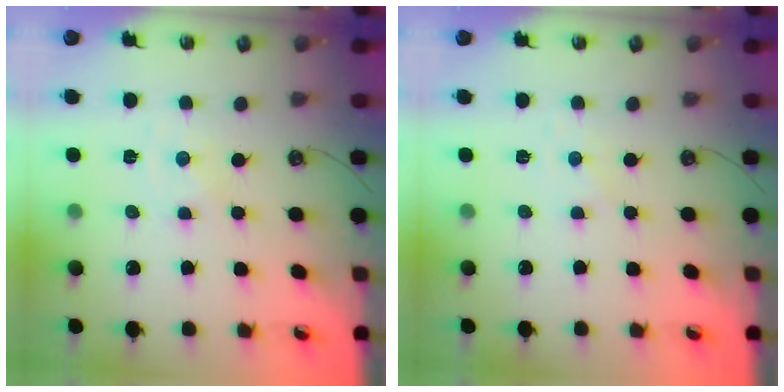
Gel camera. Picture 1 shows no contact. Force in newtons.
{"total": 1.4, "press": 1.3, "slide": 0.4}